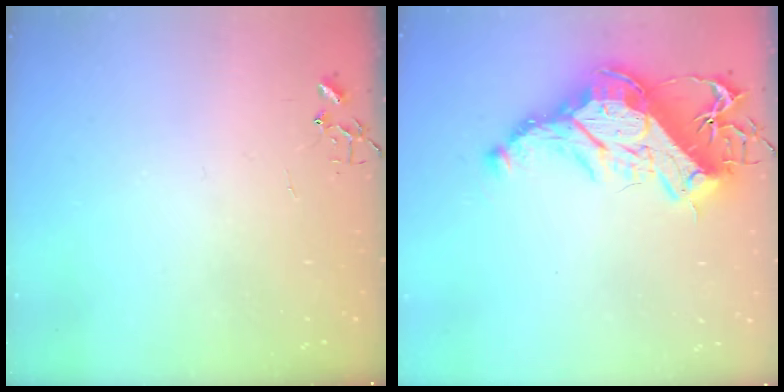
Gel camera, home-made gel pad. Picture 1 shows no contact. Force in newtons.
{"total": 21.4, "press": 21.2, "slide": 2.9}